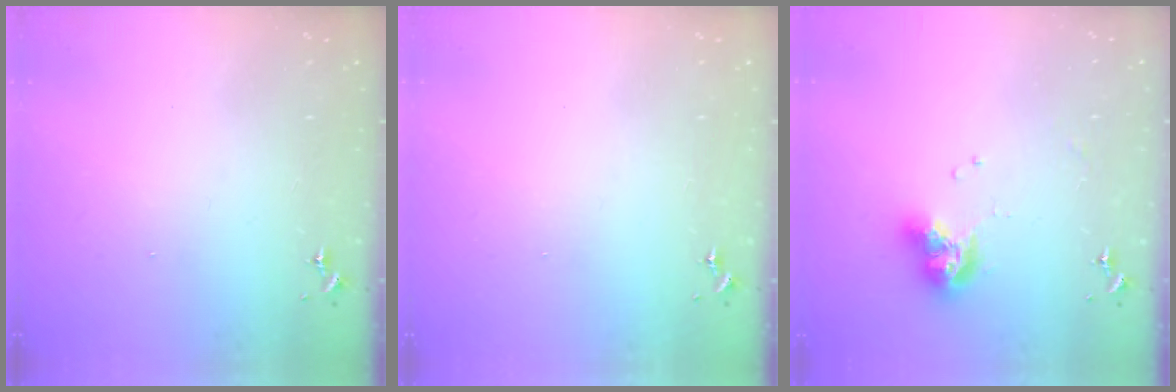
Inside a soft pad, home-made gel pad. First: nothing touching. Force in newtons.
{"total": 0.0}
{"total": 11.9, "press": 11.8, "slide": 1.4}